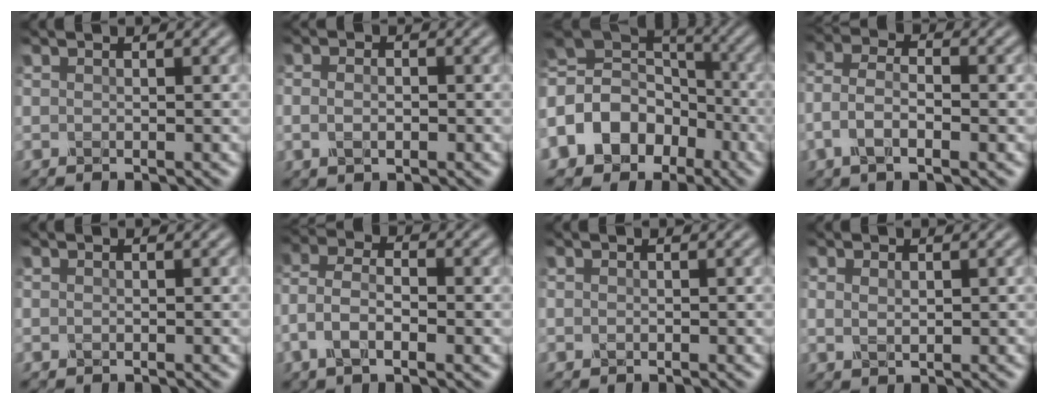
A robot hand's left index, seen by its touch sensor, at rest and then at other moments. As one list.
[{"total": 2.1, "force": [-0.2, 1.4, 1.5], "torque": [-0.020, 0.004, -0.010]}, {"total": 9.8, "force": [-3.2, 7.9, 4.8], "torque": [-0.123, 0.012, -0.077]}, {"total": 4.1, "force": [-1.5, 1.9, 3.4], "torque": [-0.069, 0.009, -0.037]}, {"total": 0.0}, {"total": 4.6, "force": [-1.4, 2.3, 3.7], "torque": [-0.076, 0.011, -0.036]}, {"total": 0.0}, {"total": 1.1, "force": [0.5, 0.7, 0.8], "torque": [-0.016, 0.002, 0.009]}]